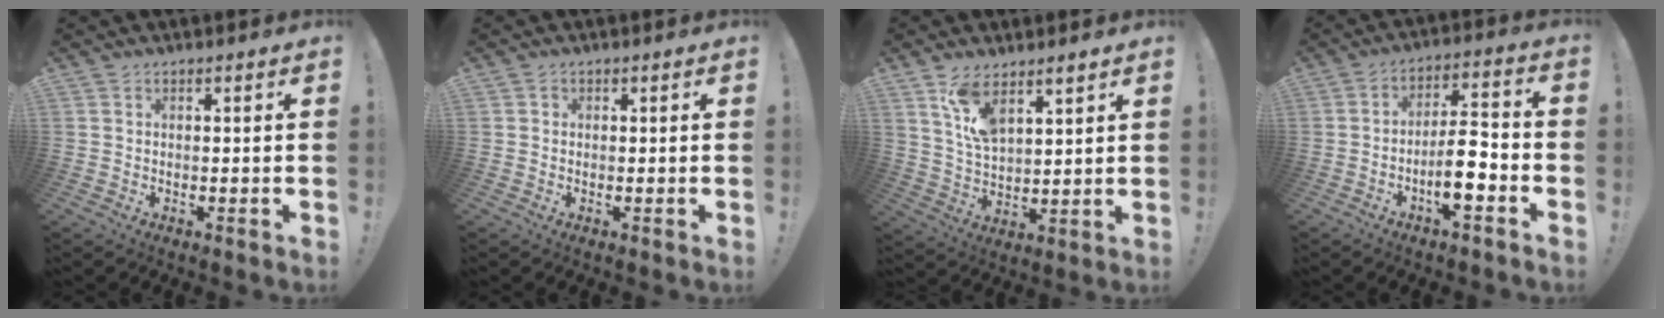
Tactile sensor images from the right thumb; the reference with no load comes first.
{"total": 0.6, "force": [0.0, 0.6, 0.1], "torque": [0.000, 0.000, 0.000]}
{"total": 9.2, "force": [6.3, 3.7, 5.6], "torque": [-0.099, -0.029, 0.116]}
{"total": 10.6, "force": [-4.0, 3.3, 9.2], "torque": [-0.151, 0.019, -0.074]}